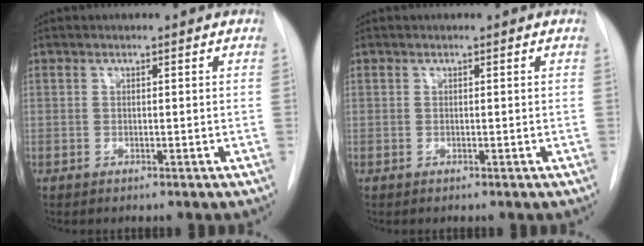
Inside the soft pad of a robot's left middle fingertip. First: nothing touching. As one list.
[{"total": 0.0}]